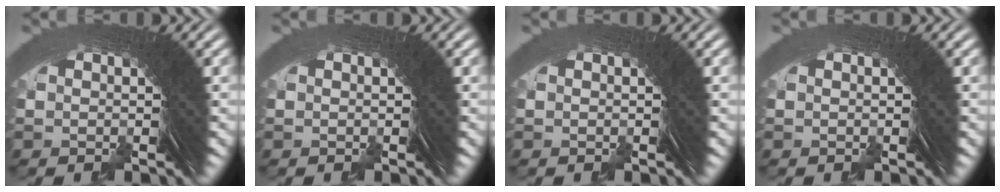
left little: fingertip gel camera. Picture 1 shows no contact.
{"total": 0.0}
{"total": 0.0}
{"total": 0.0}